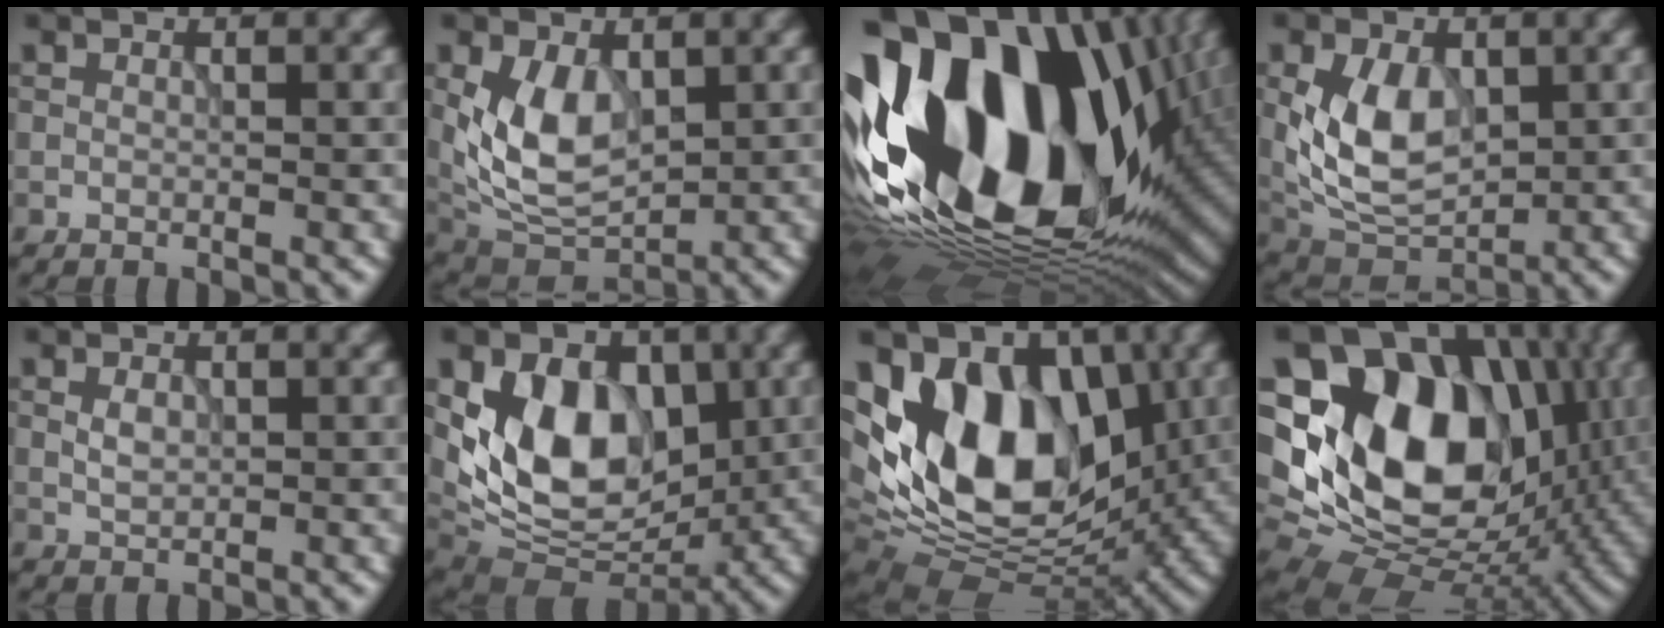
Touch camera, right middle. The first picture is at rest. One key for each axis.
{"total": 5.9, "fx": 0.8, "fy": 3.7, "fz": 4.6, "tx": -0.094, "ty": -0.012, "tz": 0.019}
{"total": 21.5, "fx": 1.0, "fy": 13.7, "fz": 16.6, "tx": -0.336, "ty": 0.006, "tz": 0.009}
{"total": 6.9, "fx": 0.5, "fy": 4.5, "fz": 5.3, "tx": -0.108, "ty": -0.007, "tz": 0.007}
{"total": 1.4, "fx": 0.1, "fy": 0.9, "fz": 1.0, "tx": -0.024, "ty": -0.002, "tz": 0.004}
{"total": 9.3, "fx": 1.3, "fy": 6.3, "fz": 6.7, "tx": -0.111, "ty": -0.014, "tz": 0.017}
{"total": 13.4, "fx": 1.2, "fy": 8.8, "fz": 10.1, "tx": -0.158, "ty": -0.006, "tz": 0.006}
{"total": 18.1, "fx": 2.3, "fy": 13.3, "fz": 12.1, "tx": -0.218, "ty": -0.001, "tz": 0.039}